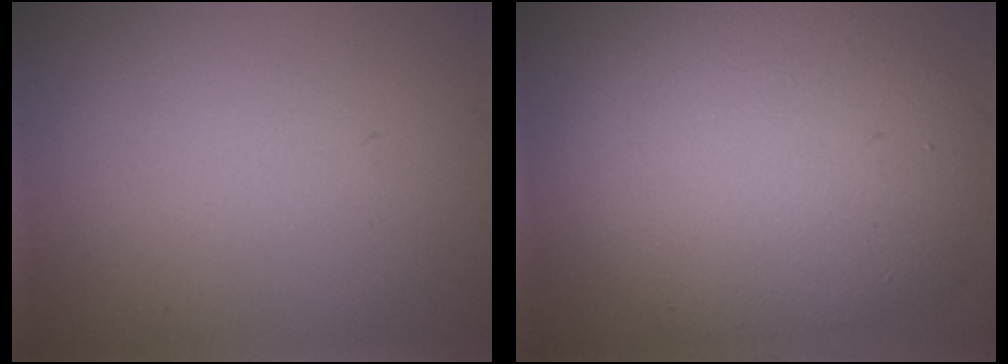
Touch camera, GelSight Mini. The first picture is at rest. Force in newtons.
{"total": 10.4, "press": 10.3, "slide": 0.7}